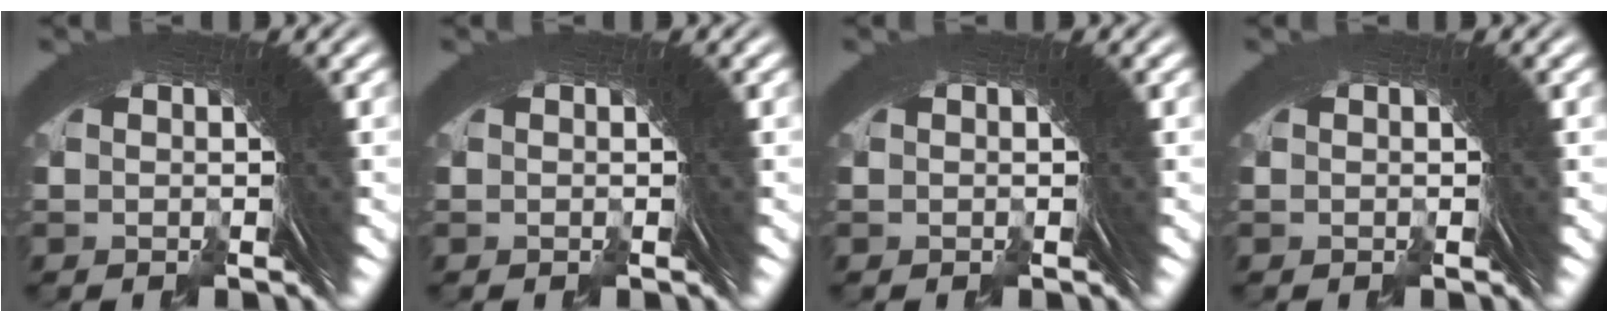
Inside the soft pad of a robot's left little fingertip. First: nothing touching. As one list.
[{"total": 0.0}, {"total": 0.0}, {"total": 0.0}]